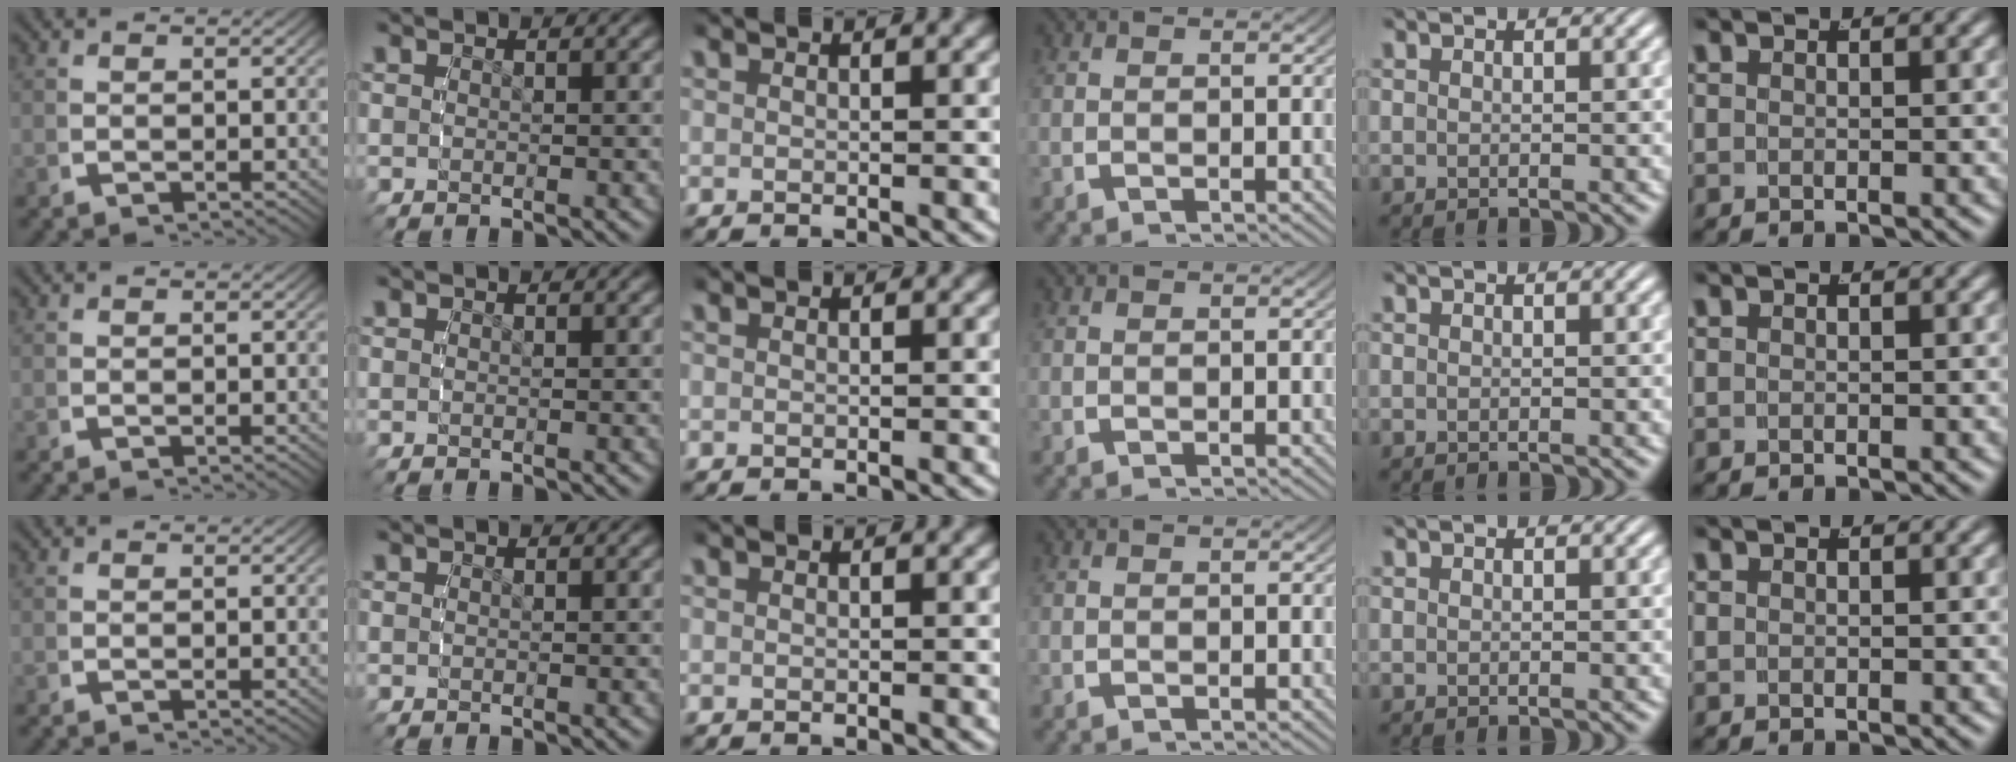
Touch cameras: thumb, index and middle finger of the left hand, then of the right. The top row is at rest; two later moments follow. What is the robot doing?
{"motion": "reach", "object": "paper plate"}